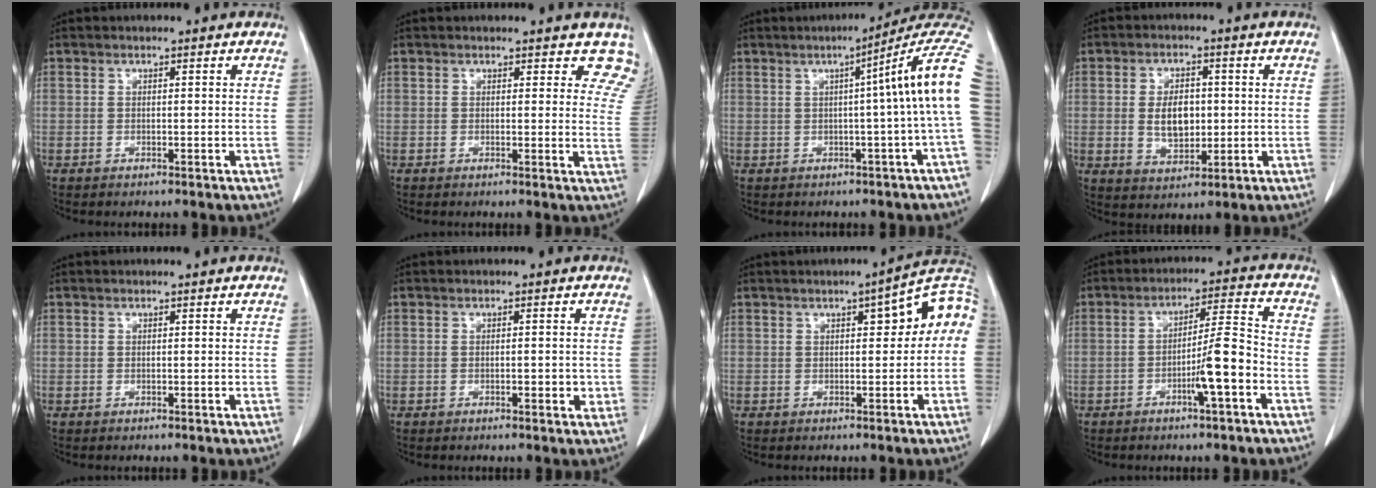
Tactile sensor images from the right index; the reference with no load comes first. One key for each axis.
{"total": 6.3, "fx": 5.5, "fy": 2.5, "fz": 1.6, "tx": 0.011, "ty": -0.015, "tz": 0.034}
{"total": 10.8, "fx": 1.5, "fy": -1.9, "fz": 10.6, "tx": -0.116, "ty": 0.027, "tz": 0.011}
{"total": 6.4, "fx": 0.0, "fy": 3.7, "fz": 5.2, "tx": -0.098, "ty": 0.003, "tz": 0.010}
{"total": 0.0}
{"total": 1.8, "fx": -0.3, "fy": 0.6, "fz": 1.6, "tx": -0.025, "ty": 0.000, "tz": -0.002}
{"total": 8.1, "fx": 1.2, "fy": 2.1, "fz": 7.7, "tx": -0.093, "ty": 0.035, "tz": 0.008}
{"total": 7.7, "fx": -2.9, "fy": 0.0, "fz": 7.1, "tx": -0.118, "ty": 0.009, "tz": -0.047}